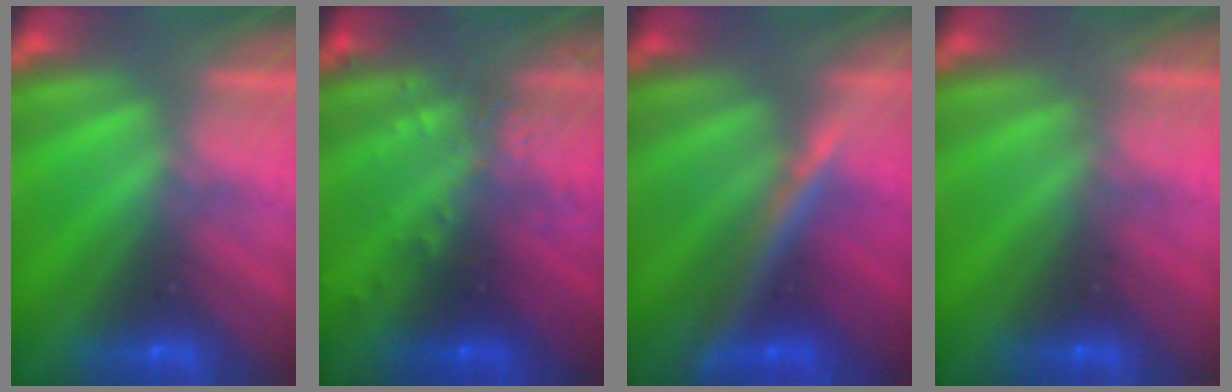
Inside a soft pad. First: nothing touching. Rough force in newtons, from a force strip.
{"total": 2.9}
{"total": 2.4}
{"total": 5.3}